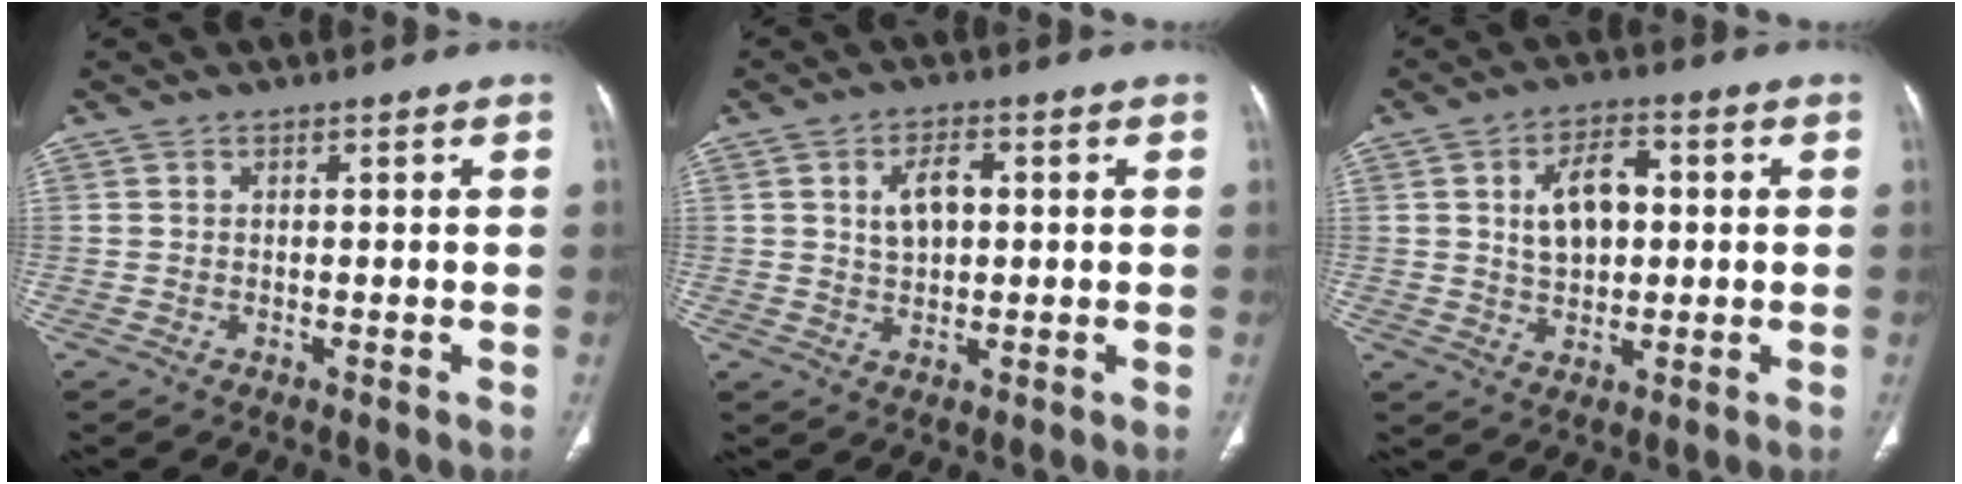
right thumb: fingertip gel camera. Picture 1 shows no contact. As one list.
[{"total": 5.3, "force": [1.1, 3.2, 4.1], "torque": [-0.064, 0.002, 0.019]}, {"total": 8.7, "force": [1.4, 5.5, 6.6], "torque": [-0.093, 0.007, 0.025]}]